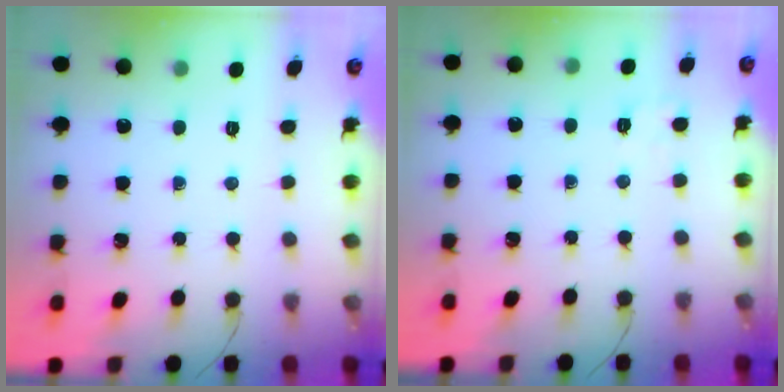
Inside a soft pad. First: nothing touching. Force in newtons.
{"total": 2.1, "press": 1.4, "slide": 1.6}